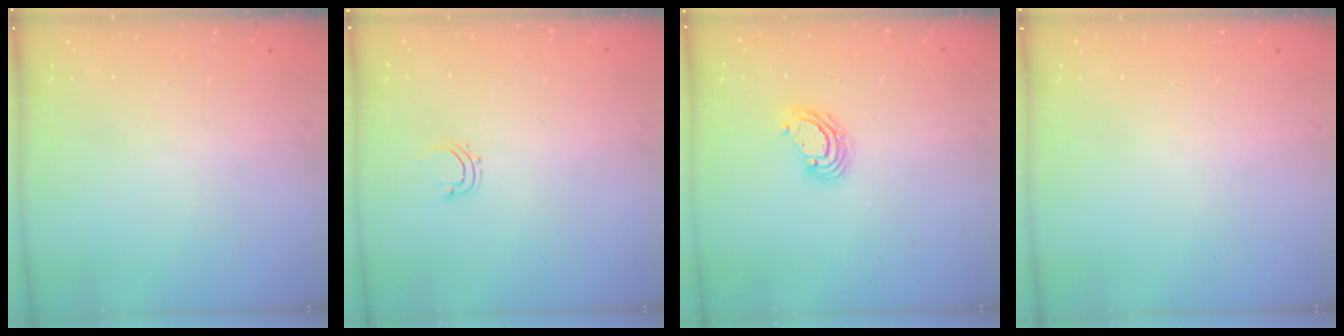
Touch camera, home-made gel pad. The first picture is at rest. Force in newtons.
{"total": 2.8, "press": 2.7, "slide": 0.5}
{"total": 6.3, "press": 6.3, "slide": 0.6}
{"total": 0.0}